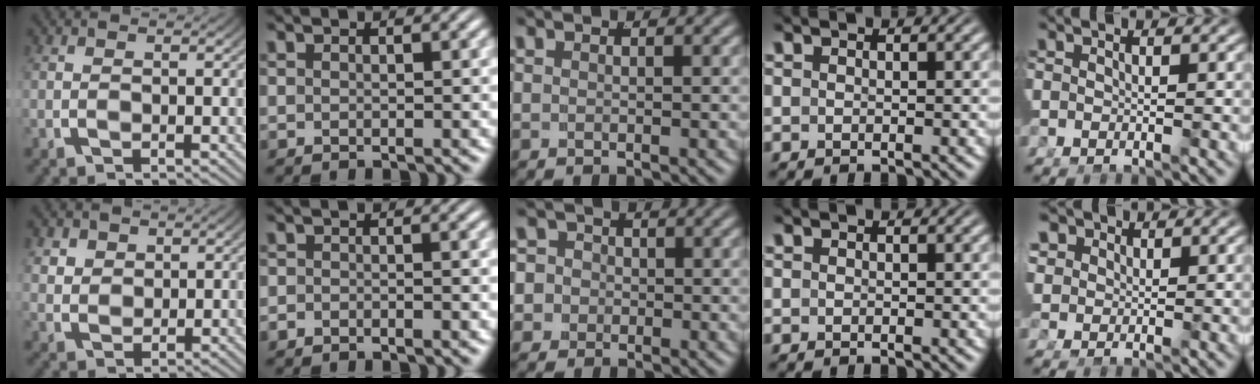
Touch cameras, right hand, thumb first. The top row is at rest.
{"thumb": {"total": 3.1, "force": [1.4, 2.4, 1.3], "torque": [-0.030, -0.012, 0.038]}, "index": {"total": 1.2, "force": [-1.1, 0.5, 0.1], "torque": [-0.002, -0.004, -0.021]}, "middle": {"total": 6.2, "force": [-0.9, 5.9, 1.5], "torque": [-0.048, -0.017, -0.023]}, "little": {"total": 2.2, "force": [1.4, 1.3, 1.1], "torque": [-0.025, -0.005, 0.036]}}